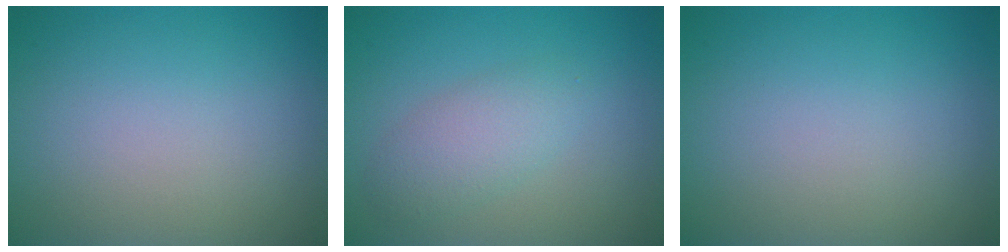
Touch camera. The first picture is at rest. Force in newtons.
{"total": 2.9, "press": 2.9, "slide": 0.0}
{"total": 0.0}